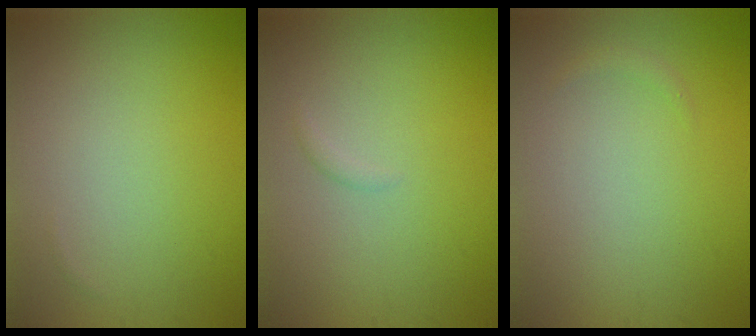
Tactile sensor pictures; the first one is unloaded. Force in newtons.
{"total": 0.5, "press": 0.5, "slide": 0.1}
{"total": 0.6, "press": 0.6, "slide": 0.0}